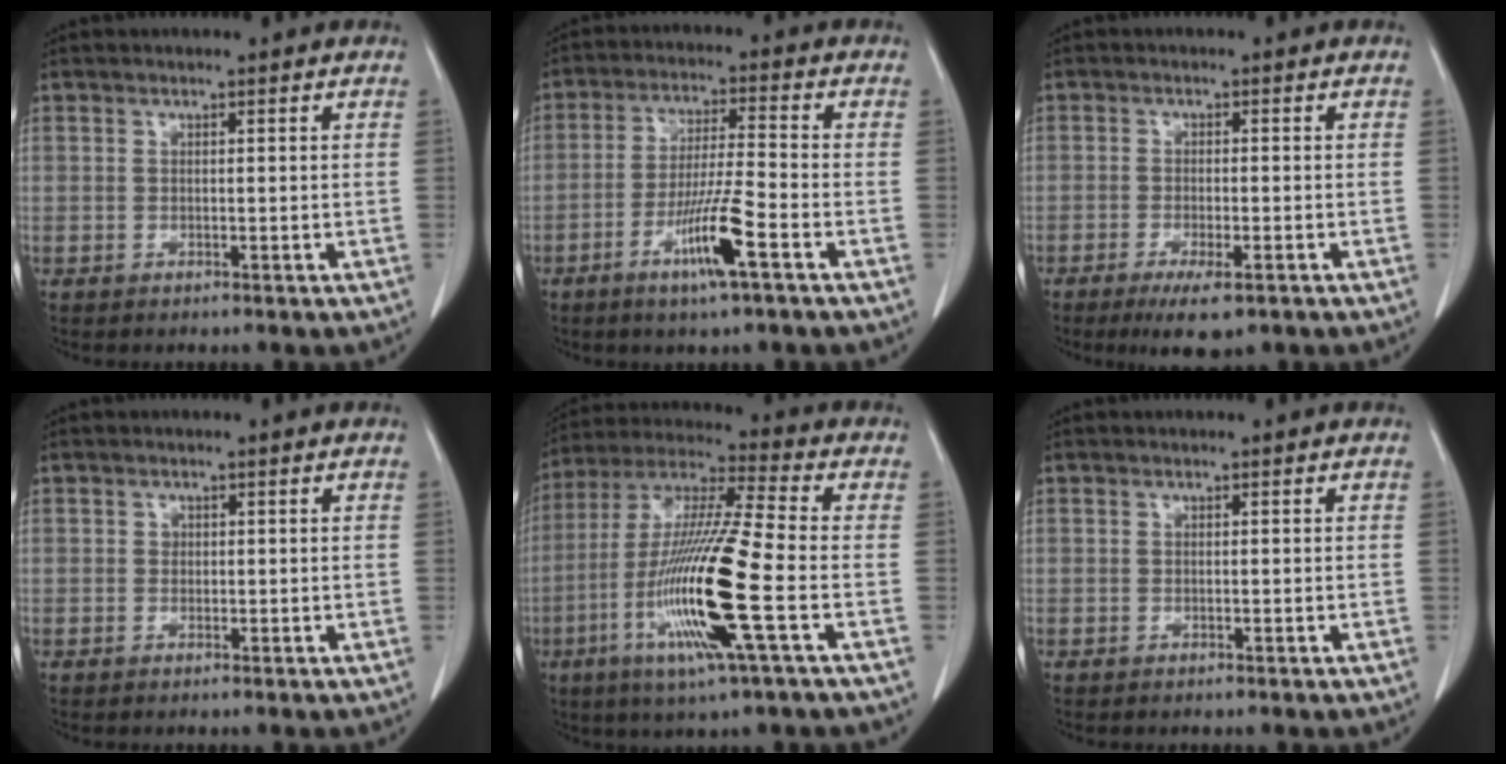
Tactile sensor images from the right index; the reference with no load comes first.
{"total": 9.0, "force": [-4.2, -0.3, 7.9], "torque": [-0.150, -0.010, -0.078]}
{"total": 5.6, "force": [-3.4, 1.2, 4.3], "torque": [-0.071, -0.013, -0.050]}
{"total": 0.7, "force": [0.2, 0.6, 0.1], "torque": [0.004, 0.004, 0.005]}
{"total": 18.8, "force": [-5.4, 0.2, 18.0], "torque": [-0.376, -0.021, -0.110]}
{"total": 0.0}